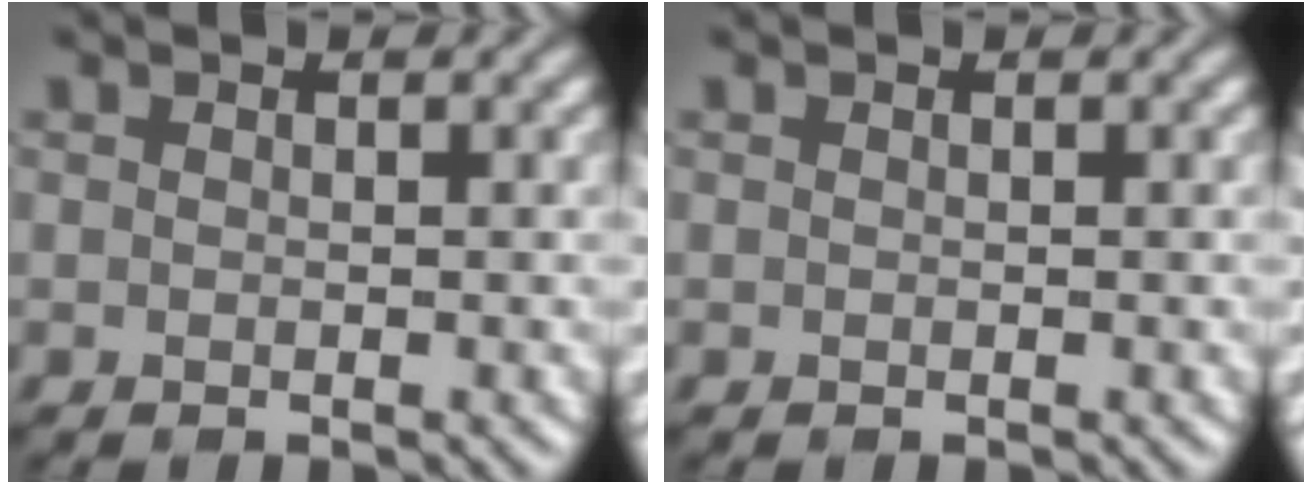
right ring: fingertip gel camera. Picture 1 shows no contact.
{"total": 0.0}